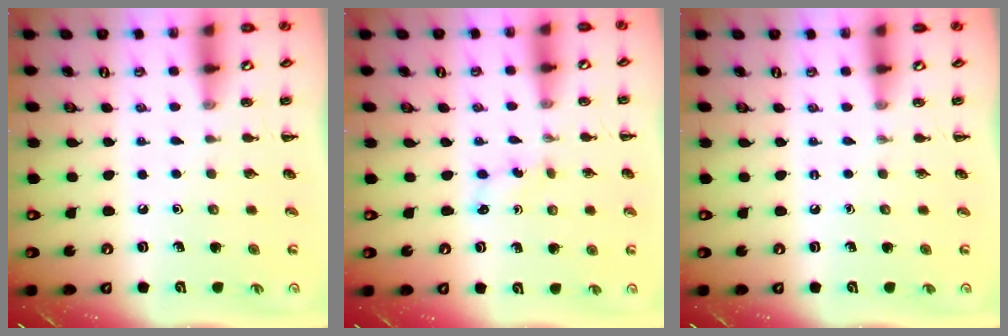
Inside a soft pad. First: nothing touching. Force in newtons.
{"total": 2.6, "press": 2.5, "slide": 0.8}
{"total": 0.0}